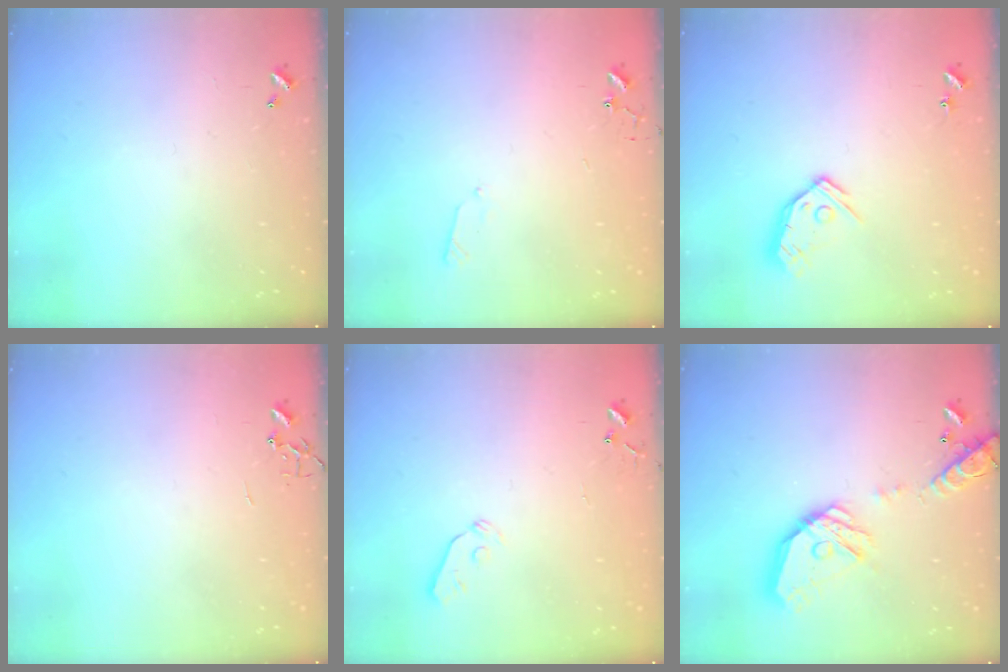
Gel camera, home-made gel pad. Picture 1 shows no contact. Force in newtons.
{"total": 4.1, "press": 4.0, "slide": 0.6}
{"total": 9.9, "press": 9.9, "slide": 0.8}
{"total": 0.0}
{"total": 4.1, "press": 4.0, "slide": 0.6}
{"total": 19.0, "press": 18.9, "slide": 2.0}